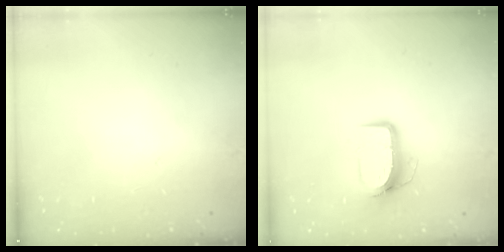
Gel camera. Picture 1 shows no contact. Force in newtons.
{"total": 9.1, "press": 9.1, "slide": 0.9}